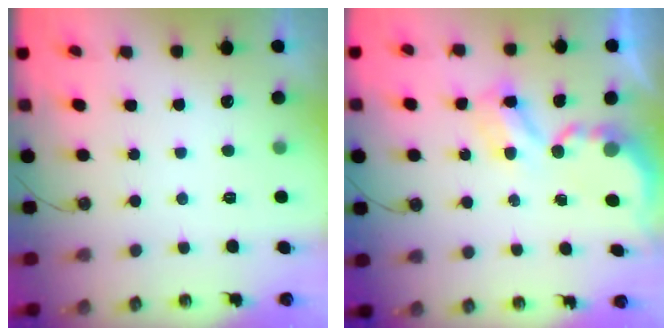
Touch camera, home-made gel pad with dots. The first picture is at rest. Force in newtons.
{"total": 4.6, "press": 4.5, "slide": 0.6}